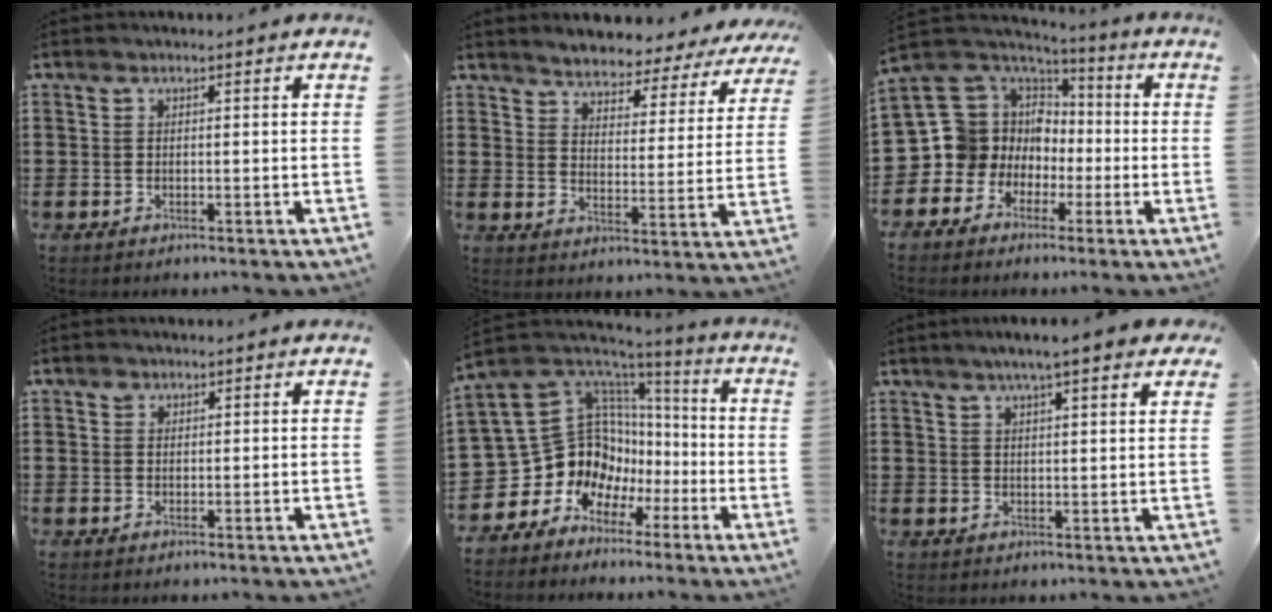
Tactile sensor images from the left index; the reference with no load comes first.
{"total": 3.7, "force": [3.7, 0.2, -0.1], "torque": [-0.025, -0.033, 0.058]}
{"total": 10.7, "force": [-1.3, 10.2, 2.9], "torque": [-0.119, -0.016, -0.025]}
{"total": 1.0, "force": [0.7, 0.8, 0.2], "torque": [-0.007, 0.002, 0.014]}
{"total": 12.3, "force": [-1.2, 11.6, 3.7], "torque": [-0.128, -0.038, -0.001]}
{"total": 4.4, "force": [3.4, 0.1, 2.9], "torque": [-0.057, -0.002, 0.056]}